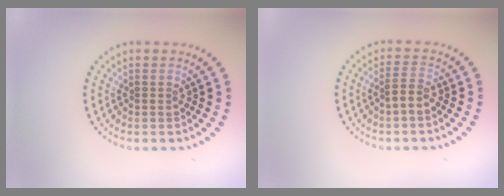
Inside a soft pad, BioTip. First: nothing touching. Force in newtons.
{"total": 1.9, "press": 1.7, "slide": 0.9}